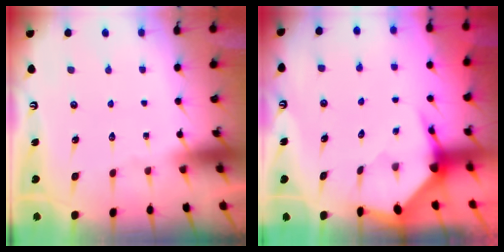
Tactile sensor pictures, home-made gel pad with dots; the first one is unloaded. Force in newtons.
{"total": 3.7, "press": 3.6, "slide": 0.4}